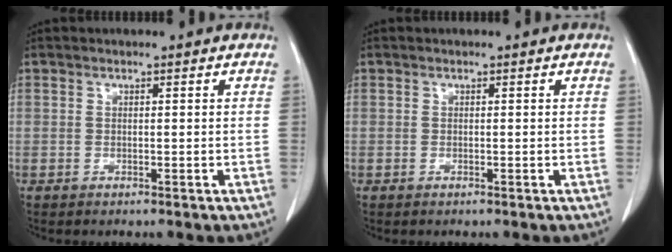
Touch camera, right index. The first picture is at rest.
{"total": 0.0}